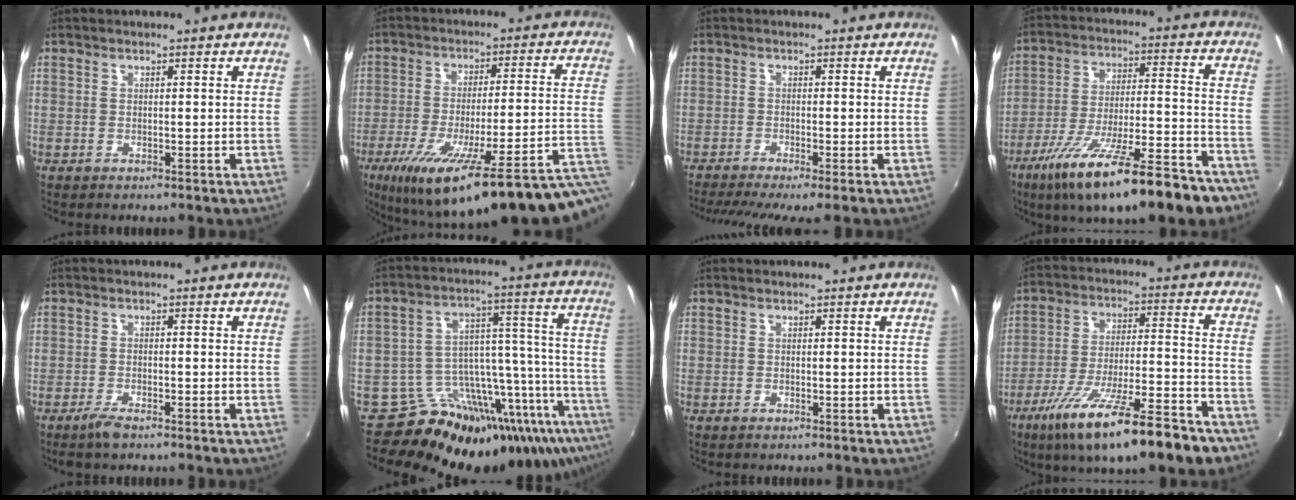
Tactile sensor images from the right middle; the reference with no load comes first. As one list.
[{"total": 28.3, "force": [-17.8, 2.7, 21.8], "torque": [-0.301, -0.069, -0.249]}, {"total": 7.4, "force": [-5.8, -0.1, 4.5], "torque": [-0.098, -0.028, -0.094]}, {"total": 24.3, "force": [-17.3, 4.9, 16.3], "torque": [-0.277, -0.050, -0.259]}, {"total": 2.8, "force": [-2.2, 0.5, 1.7], "torque": [-0.046, -0.007, -0.043]}, {"total": 24.4, "force": [-19.8, 8.4, 11.5], "torque": [-0.133, 0.005, -0.294]}, {"total": 0.0}, {"total": 21.4, "force": [-14.6, 4.0, 15.1], "torque": [-0.266, -0.048, -0.226]}]